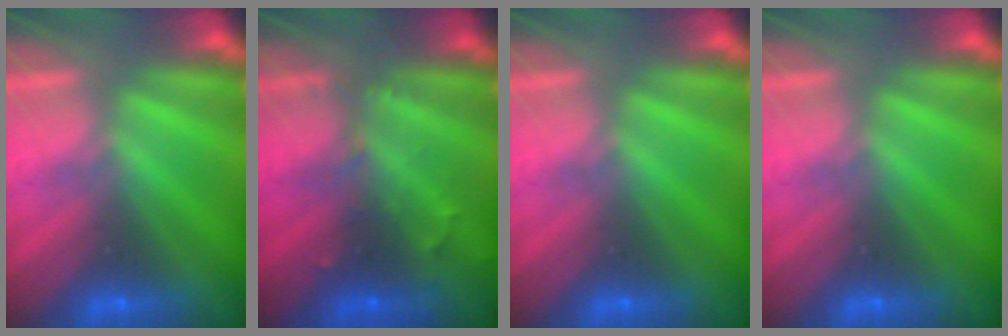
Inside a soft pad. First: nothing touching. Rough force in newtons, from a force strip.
{"total": 2.8}
{"total": 0.0}
{"total": 0.0}